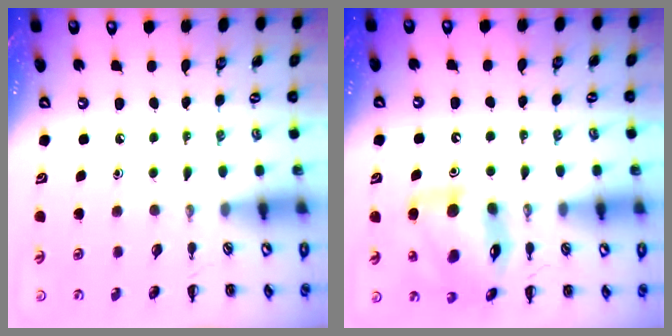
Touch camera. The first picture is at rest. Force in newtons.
{"total": 12.0, "press": 11.6, "slide": 3.1}